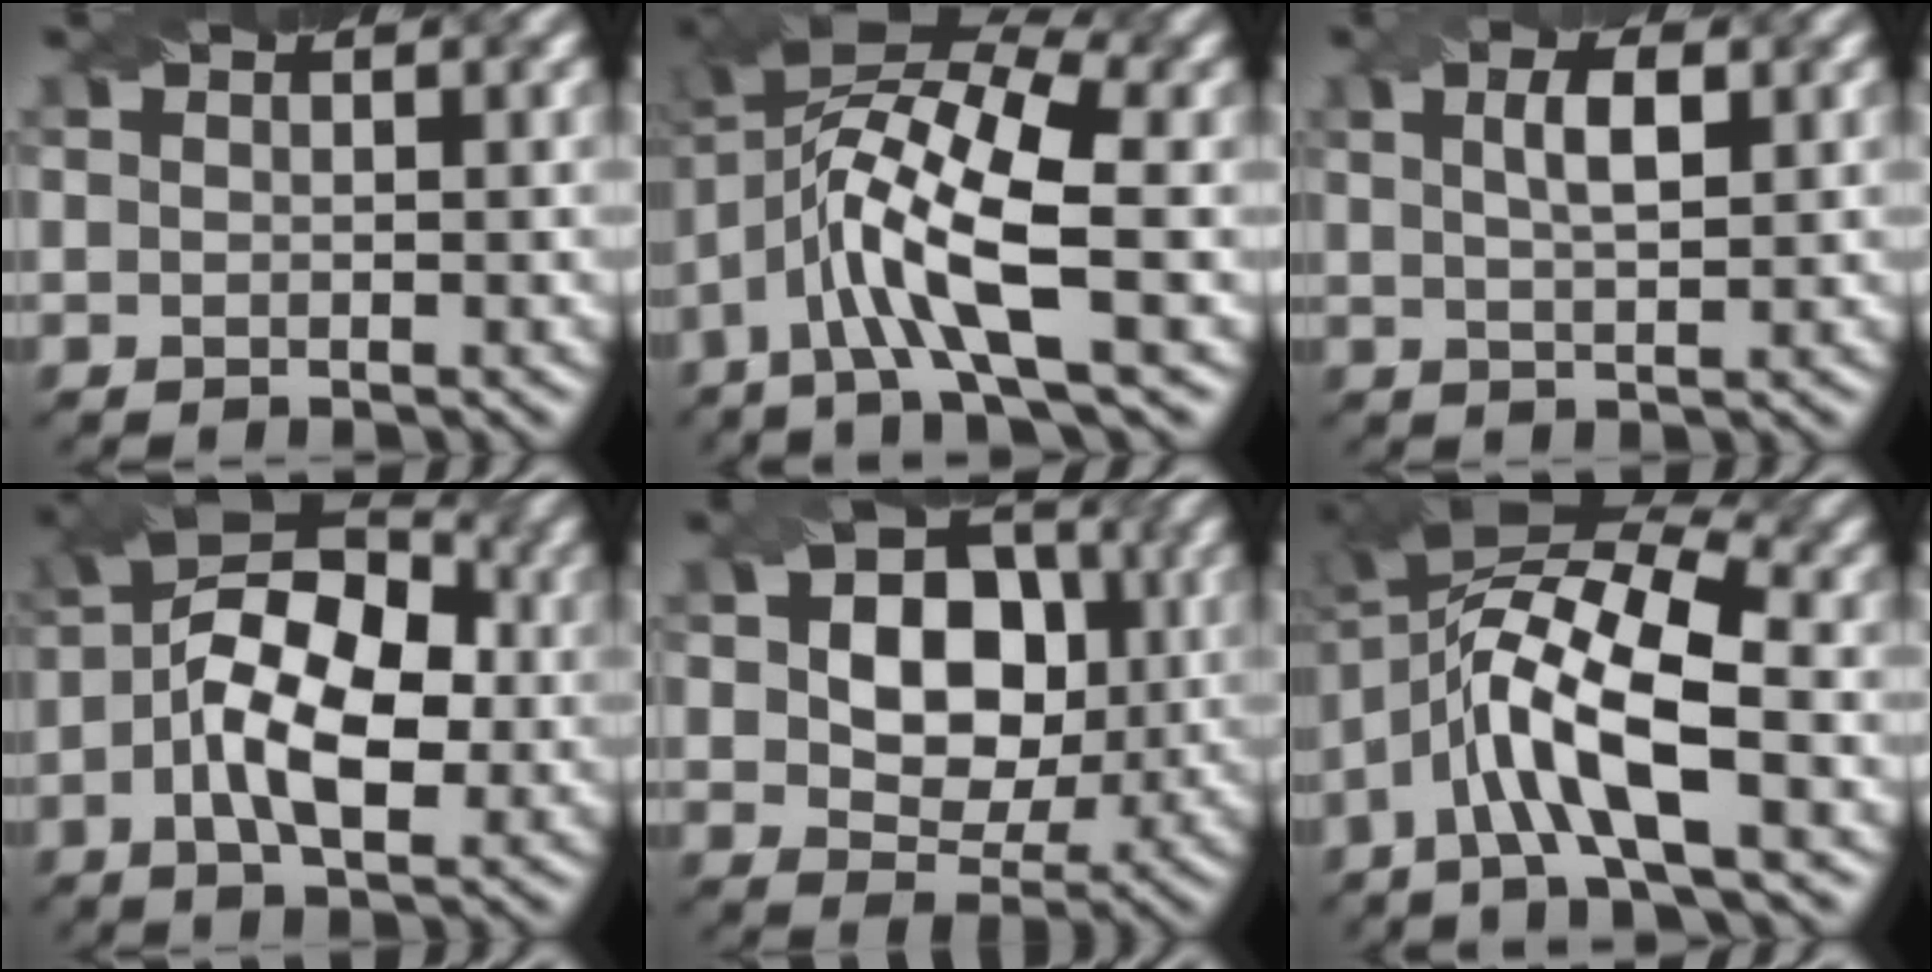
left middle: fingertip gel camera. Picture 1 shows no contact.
{"total": 10.0, "force": [-1.7, 2.8, 9.4], "torque": [-0.186, 0.018, -0.043]}
{"total": 3.0, "force": [1.1, 0.9, 2.7], "torque": [-0.048, 0.006, 0.021]}
{"total": 9.8, "force": [-0.7, 5.0, 8.4], "torque": [-0.141, 0.021, -0.021]}
{"total": 8.7, "force": [1.0, 6.3, 6.0], "torque": [-0.088, 0.005, 0.013]}
{"total": 9.9, "force": [-2.1, 3.0, 9.2], "torque": [-0.181, 0.019, -0.052]}